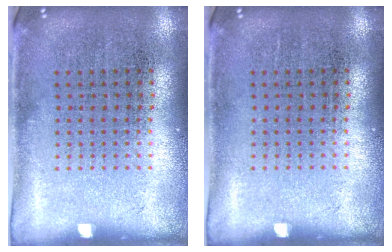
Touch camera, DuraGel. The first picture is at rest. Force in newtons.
{"total": 0.0}